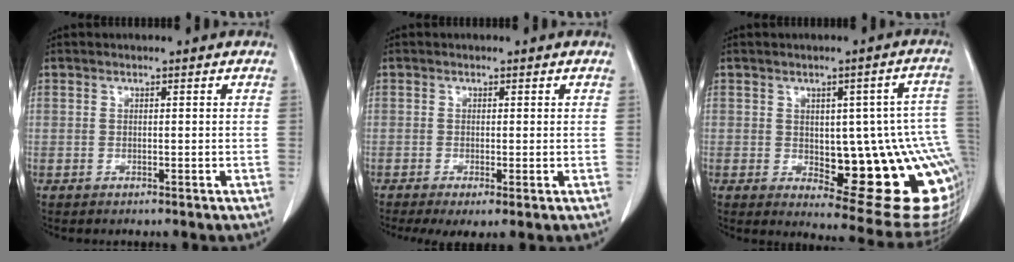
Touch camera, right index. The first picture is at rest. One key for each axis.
{"total": 3.5, "fx": -1.6, "fy": 1.0, "fz": 3.0, "tx": -0.050, "ty": -0.013, "tz": -0.025}
{"total": 20.4, "fx": -3.0, "fy": 6.5, "fz": 19.0, "tx": -0.148, "ty": 0.018, "tz": -0.011}